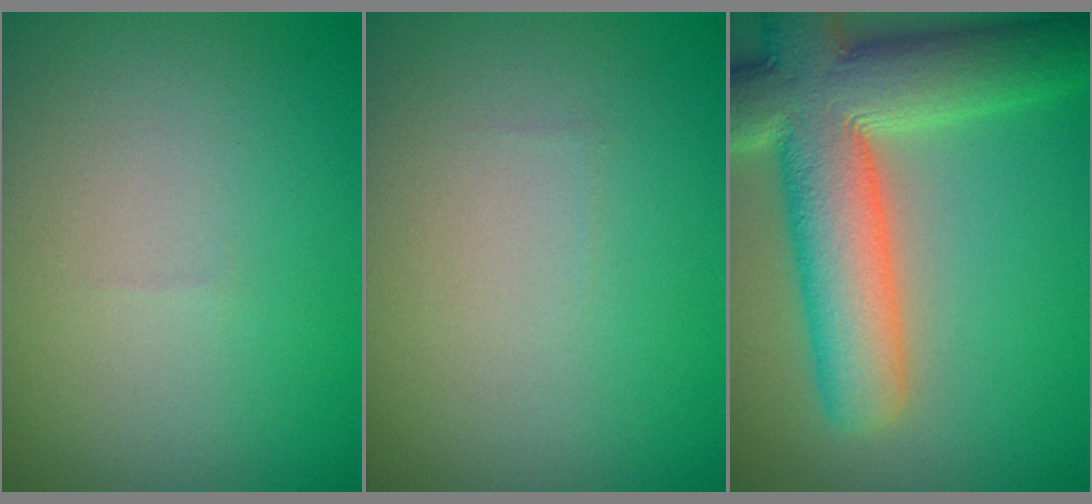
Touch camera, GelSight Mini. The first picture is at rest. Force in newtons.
{"total": 0.0}
{"total": 11.8, "press": 11.8, "slide": 0.9}